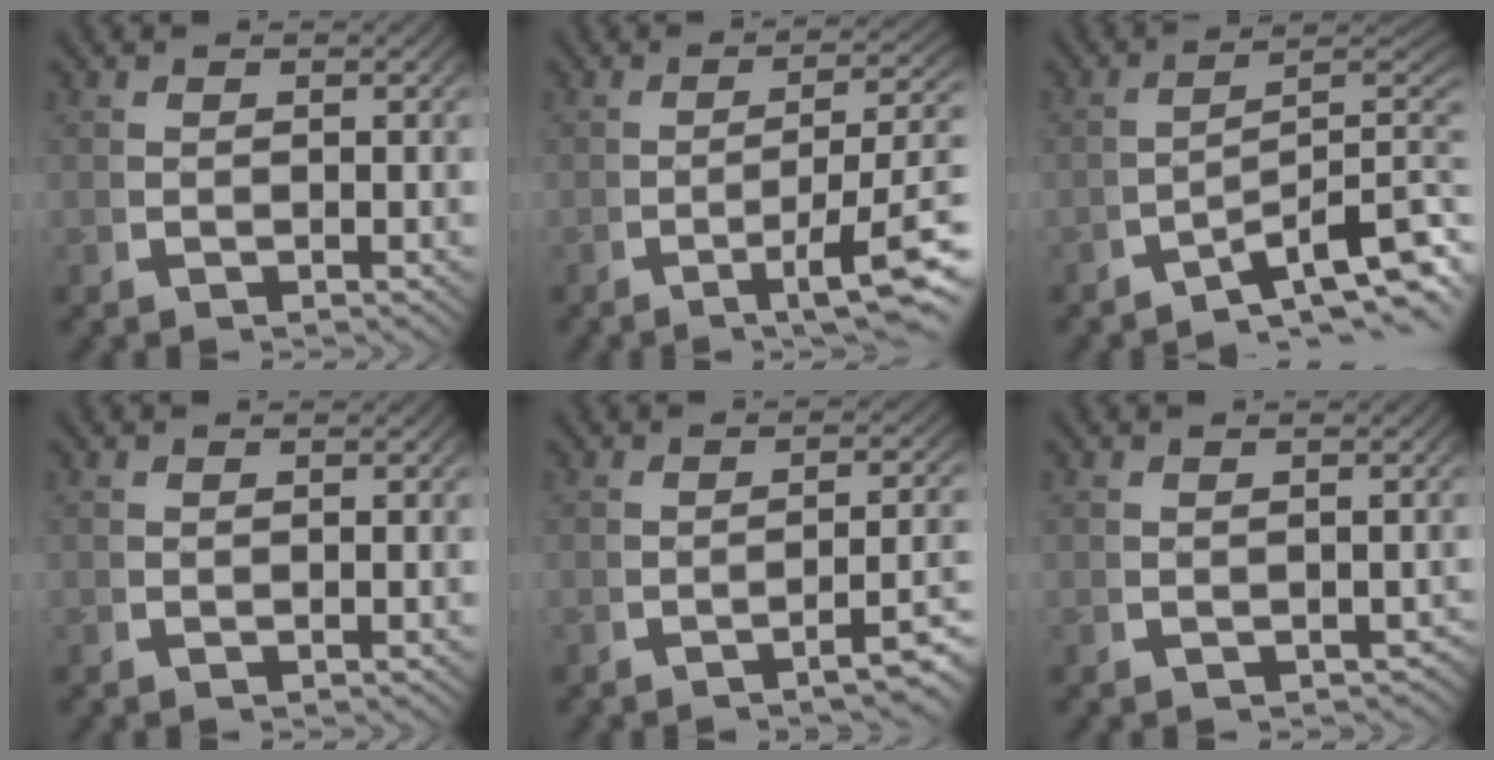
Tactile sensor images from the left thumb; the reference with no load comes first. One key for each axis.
{"total": 7.9, "fx": -2.4, "fy": 2.8, "fz": 7.0, "tx": -0.109, "ty": -0.017, "tz": -0.030}
{"total": 9.8, "fx": -3.4, "fy": 5.4, "fz": 7.4, "tx": -0.109, "ty": -0.039, "tz": -0.041}
{"total": 0.0}
{"total": 4.5, "fx": -2.5, "fy": 1.0, "fz": 3.6, "tx": -0.043, "ty": 0.003, "tz": -0.037}
{"total": 1.4, "fx": -1.1, "fy": 0.7, "fz": 0.5, "tx": -0.002, "ty": -0.006, "tz": -0.014}